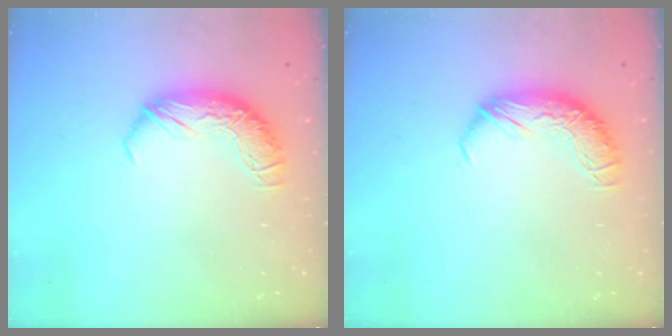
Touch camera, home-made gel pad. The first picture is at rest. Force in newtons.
{"total": 0.0}